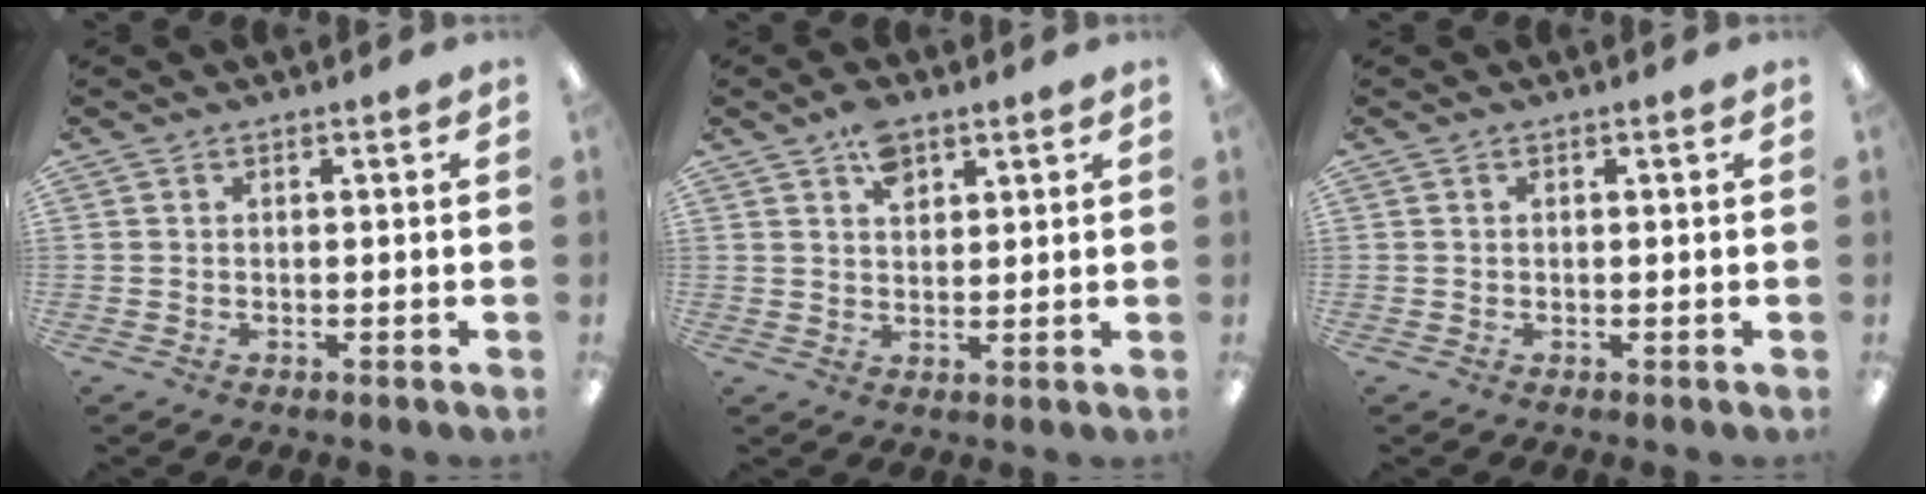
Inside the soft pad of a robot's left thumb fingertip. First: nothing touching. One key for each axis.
{"total": 5.3, "fx": 3.2, "fy": 3.1, "fz": 2.9, "tx": -0.042, "ty": -0.007, "tz": 0.055}
{"total": 0.0}